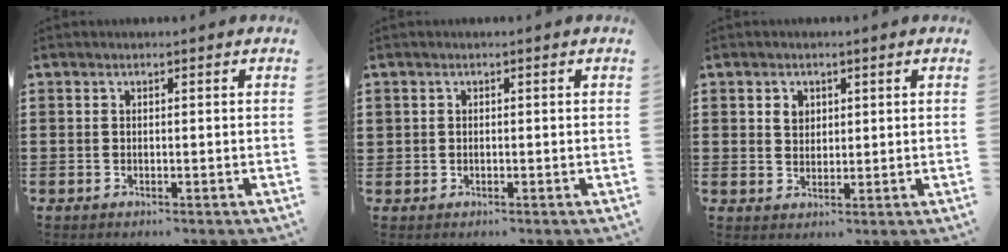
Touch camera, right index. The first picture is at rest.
{"total": 0.7, "force": [0.2, 0.6, 0.1], "torque": [-0.003, 0.004, 0.003]}
{"total": 2.2, "force": [1.0, 1.8, 0.8], "torque": [-0.023, 0.007, 0.018]}